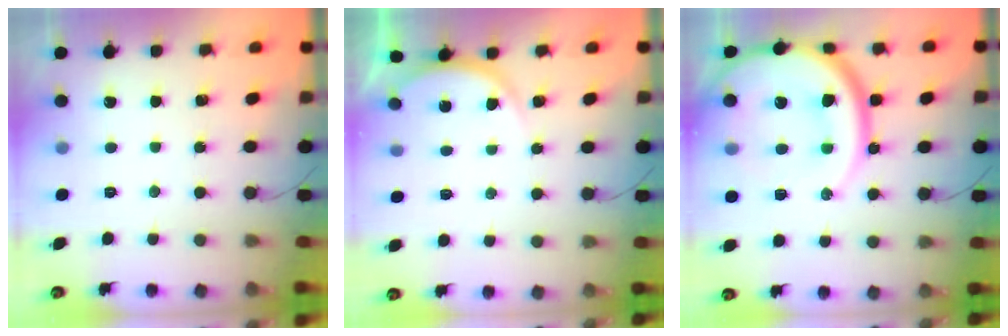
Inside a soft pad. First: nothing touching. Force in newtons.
{"total": 3.9, "press": 3.9, "slide": 0.6}
{"total": 28.1, "press": 27.7, "slide": 4.8}